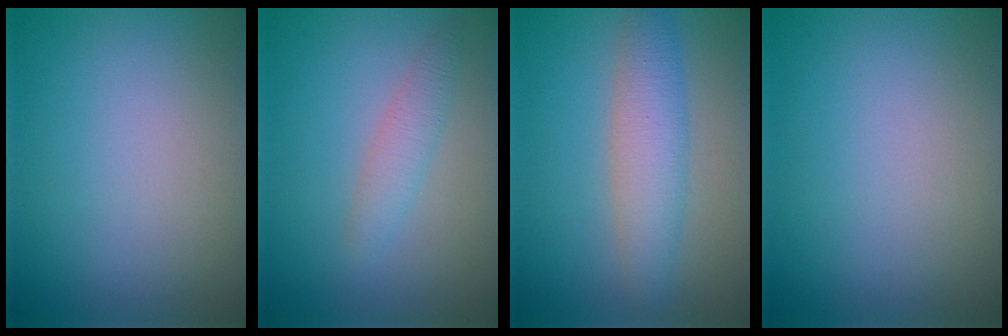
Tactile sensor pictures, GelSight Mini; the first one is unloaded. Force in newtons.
{"total": 1.9, "press": 1.9, "slide": 0.1}
{"total": 4.0, "press": 4.0, "slide": 0.0}
{"total": 0.0}